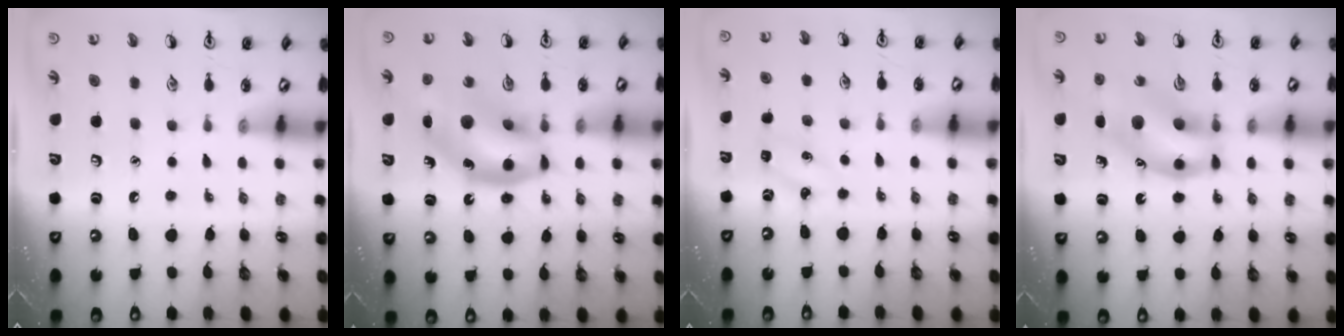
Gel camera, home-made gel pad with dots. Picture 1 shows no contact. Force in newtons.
{"total": 16.0, "press": 15.3, "slide": 4.6}
{"total": 2.8, "press": 2.6, "slide": 1.0}
{"total": 15.0, "press": 14.7, "slide": 3.1}